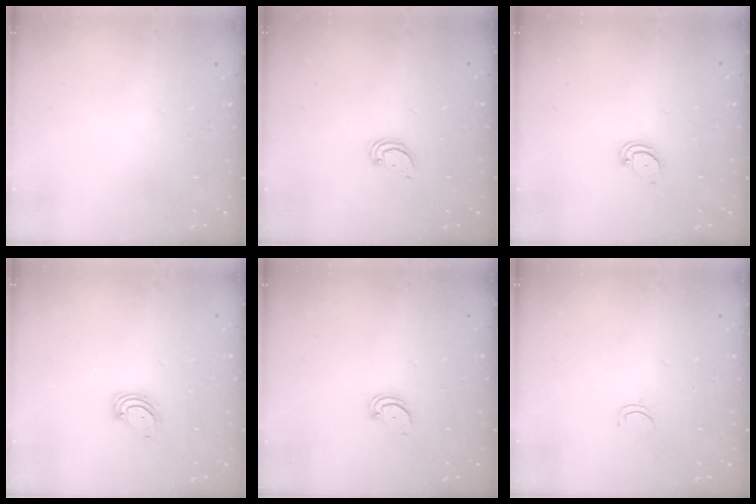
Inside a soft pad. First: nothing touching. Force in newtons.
{"total": 2.4, "press": 2.4, "slide": 0.2}
{"total": 2.6, "press": 2.6, "slide": 0.2}
{"total": 3.8, "press": 3.8, "slide": 0.2}
{"total": 1.4, "press": 1.3, "slide": 0.1}
{"total": 3.3, "press": 3.2, "slide": 0.2}